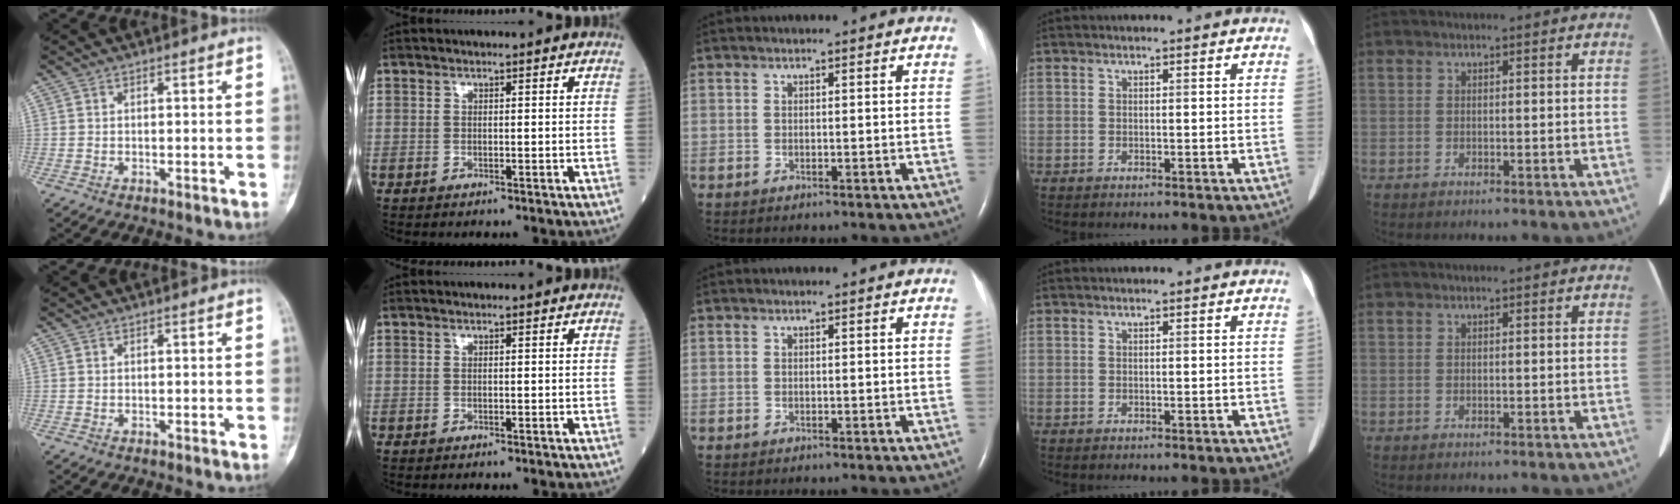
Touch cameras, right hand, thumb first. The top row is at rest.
{}